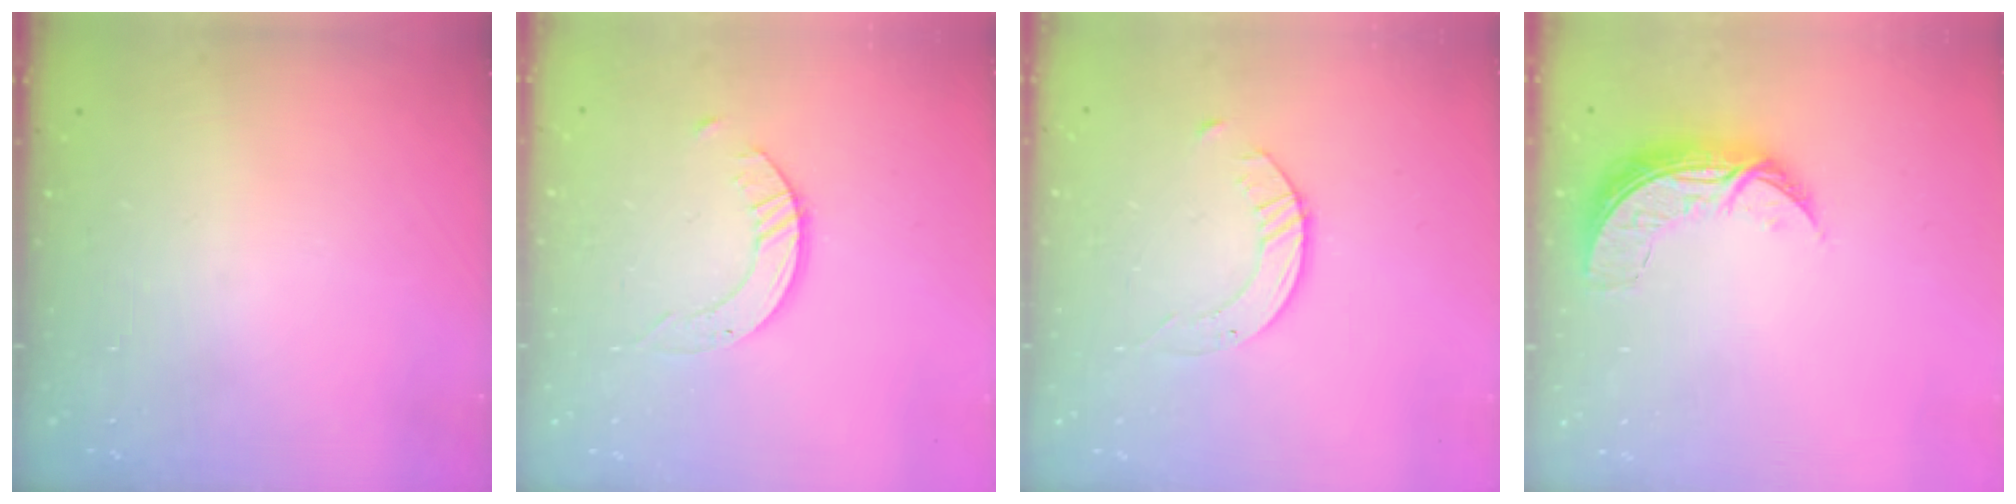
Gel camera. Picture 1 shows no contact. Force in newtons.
{"total": 2.9, "press": 2.9, "slide": 0.3}
{"total": 2.7, "press": 2.7, "slide": 0.3}
{"total": 7.8, "press": 7.8, "slide": 0.7}